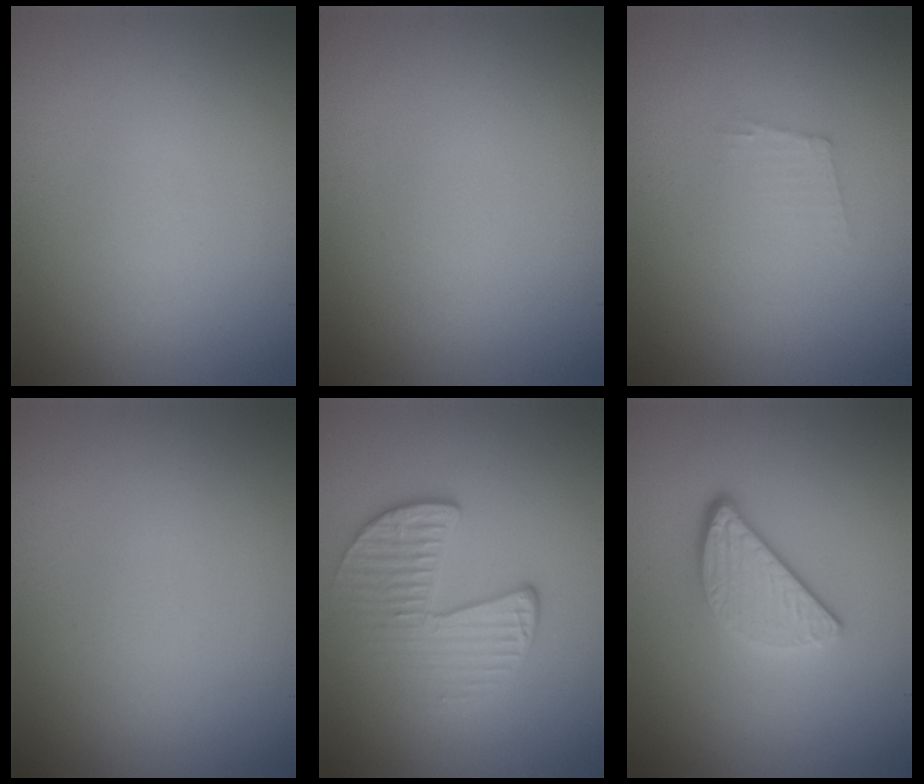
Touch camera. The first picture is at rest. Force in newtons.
{"total": 0.0}
{"total": 1.1, "press": 1.0, "slide": 0.2}
{"total": 0.0}
{"total": 3.0, "press": 2.4, "slide": 1.8}
{"total": 3.3, "press": 2.7, "slide": 1.9}